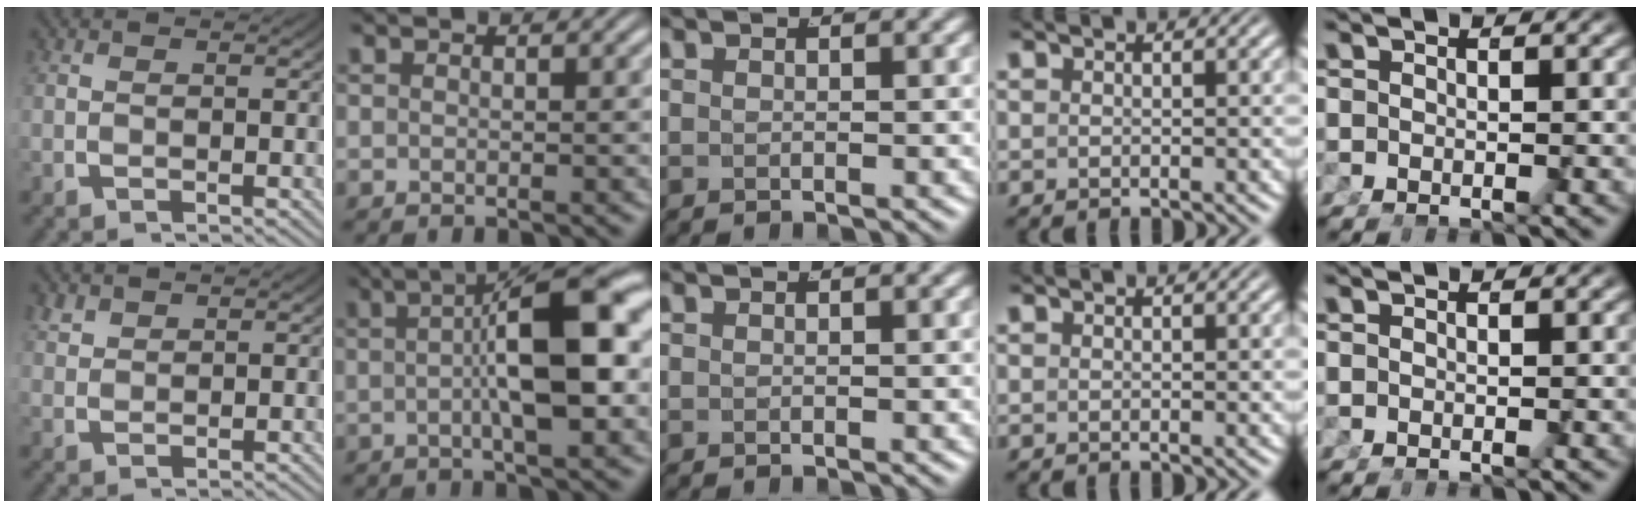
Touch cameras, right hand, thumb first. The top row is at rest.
{"thumb": {"total": 1.5, "force": [1.4, 0.4, 0.3], "torque": [-0.003, 0.002, 0.033]}, "index": {"total": 10.6, "force": [1.3, 2.9, 10.1], "torque": [-0.140, 0.013, 0.013]}}